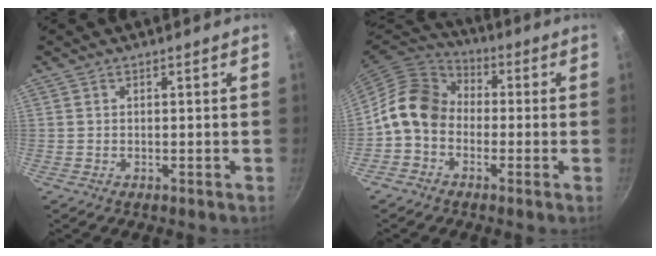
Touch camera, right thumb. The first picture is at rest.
{"total": 10.8, "force": [-1.4, 8.6, 6.4], "torque": [-0.085, 0.035, -0.051]}